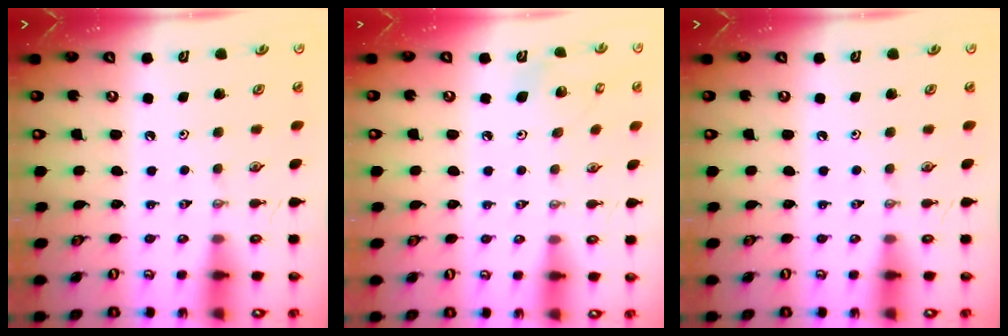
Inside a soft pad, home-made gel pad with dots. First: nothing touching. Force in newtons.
{"total": 5.8, "press": 5.4, "slide": 2.2}
{"total": 0.0}